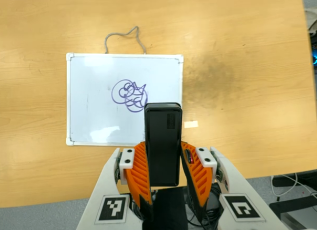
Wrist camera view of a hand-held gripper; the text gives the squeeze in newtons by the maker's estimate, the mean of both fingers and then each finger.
{"total": 3.9, "left": 2.5, "right": 5.2}